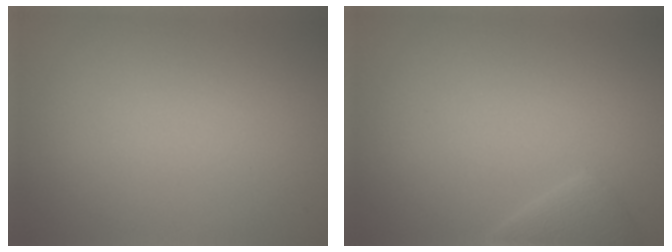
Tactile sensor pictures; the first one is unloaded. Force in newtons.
{"total": 1.5, "press": 1.5, "slide": 0.2}